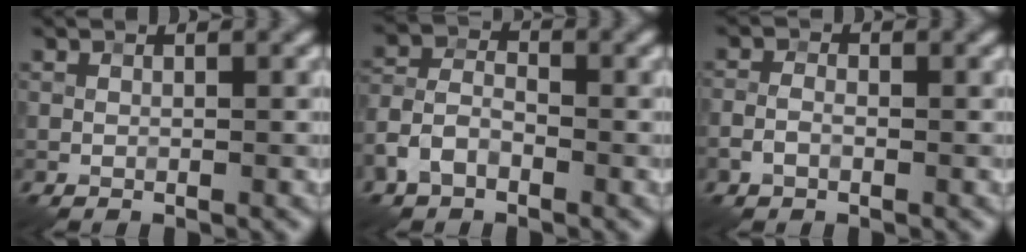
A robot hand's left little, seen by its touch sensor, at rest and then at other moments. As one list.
[{"total": 3.6, "force": [-2.0, 2.2, 2.0], "torque": [-0.043, 0.007, -0.050]}, {"total": 1.5, "force": [-0.6, 0.9, 1.0], "torque": [-0.020, 0.004, -0.017]}]